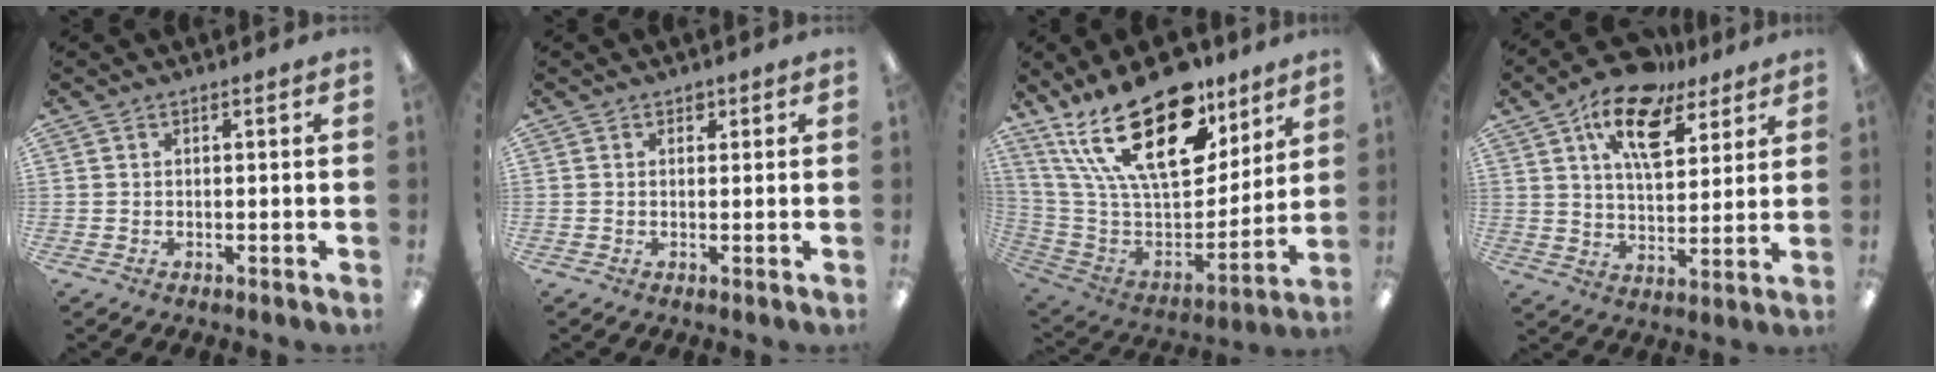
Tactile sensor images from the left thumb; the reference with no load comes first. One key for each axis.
{"total": 1.2, "fx": 0.8, "fy": 0.9, "fz": 0.2, "tx": 0.004, "ty": -0.001, "tz": 0.012}
{"total": 29.7, "fx": 17.3, "fy": 13.9, "fz": 19.7, "tx": -0.374, "ty": -0.114, "tz": 0.302}
{"total": 14.9, "fx": 9.6, "fy": 7.1, "fz": 9.0, "tx": -0.143, "ty": -0.042, "tz": 0.166}